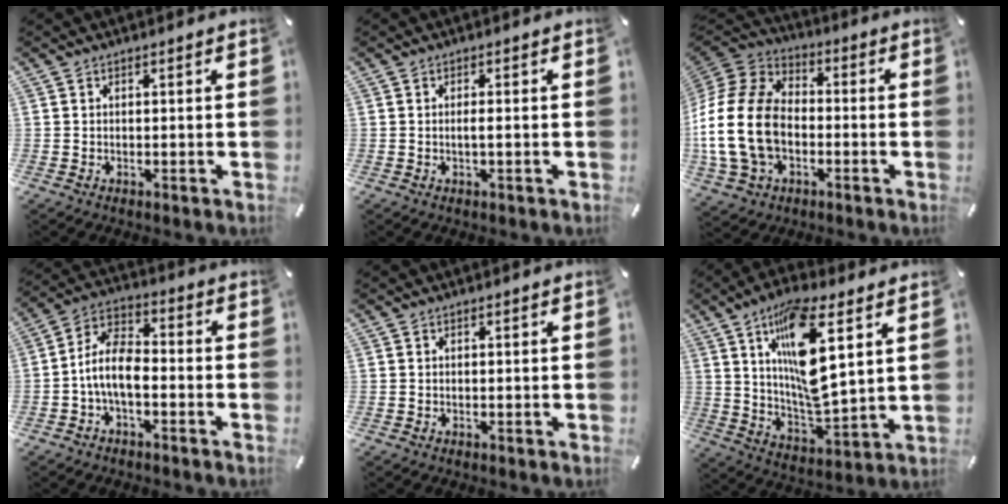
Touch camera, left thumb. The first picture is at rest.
{"total": 1.7, "force": [-0.2, 0.2, 1.6], "torque": [-0.031, -0.001, -0.004]}
{"total": 19.8, "force": [-4.2, 14.5, 12.7], "torque": [-0.276, 0.026, -0.077]}
{"total": 9.0, "force": [-3.5, 4.7, 6.8], "torque": [-0.144, 0.009, -0.065]}
{"total": 0.0}
{"total": 16.8, "force": [7.4, 4.9, 14.3], "torque": [-0.288, -0.030, 0.116]}